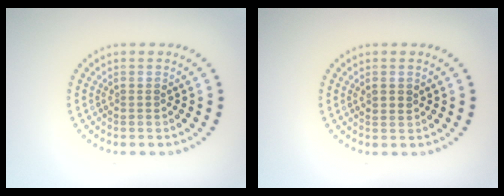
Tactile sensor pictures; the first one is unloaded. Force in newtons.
{"total": 1.0, "press": 1.0, "slide": 0.4}